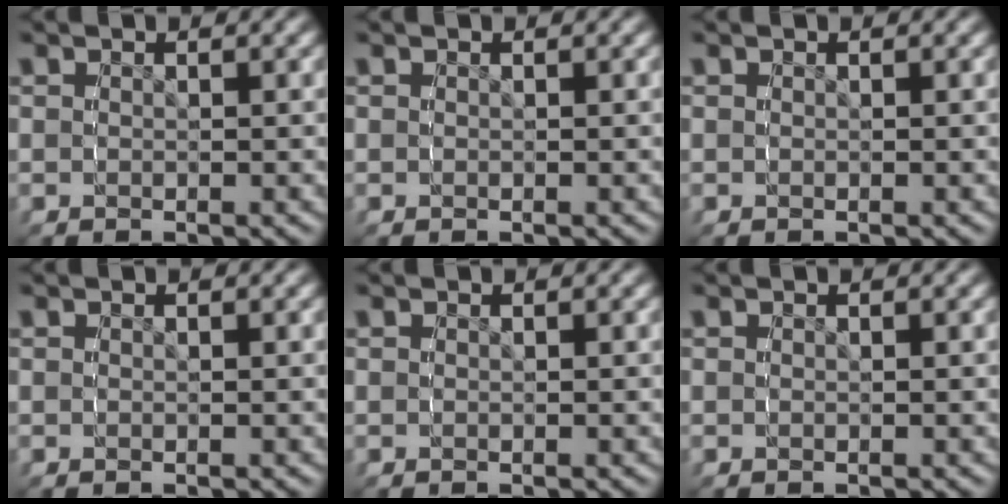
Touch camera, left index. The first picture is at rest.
{"total": 0.0}
{"total": 0.0}
{"total": 0.0}
{"total": 0.0}
{"total": 0.0}